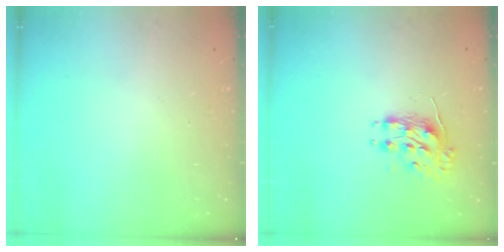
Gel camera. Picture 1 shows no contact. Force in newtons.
{"total": 8.7, "press": 8.7, "slide": 0.2}